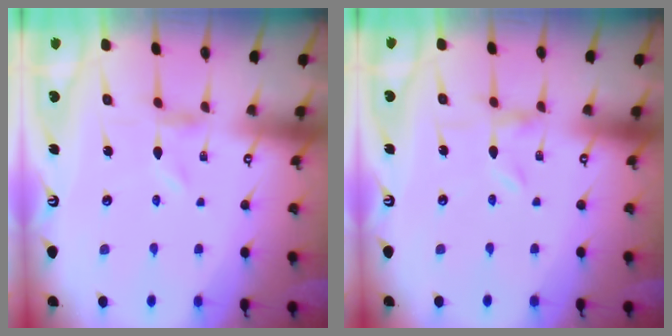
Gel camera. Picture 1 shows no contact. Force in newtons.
{"total": 0.0}